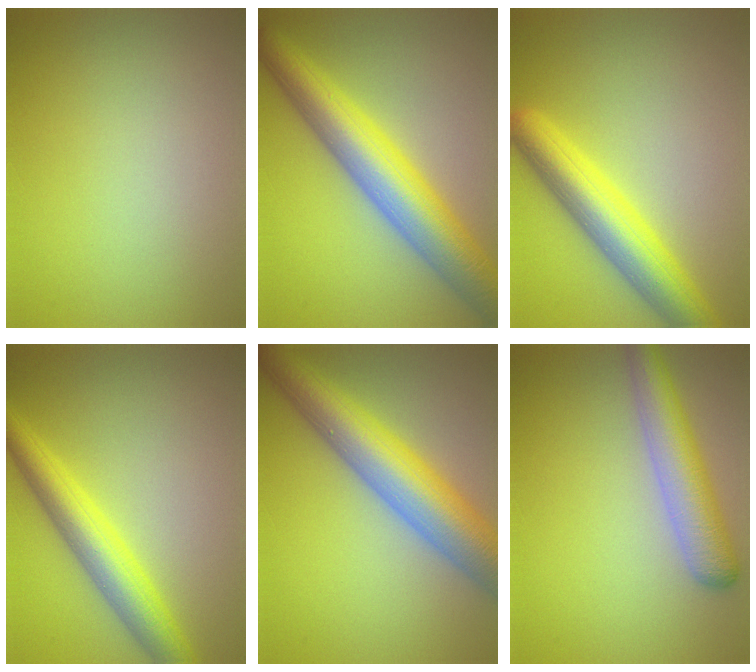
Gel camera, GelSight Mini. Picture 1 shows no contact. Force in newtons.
{"total": 8.9, "press": 8.9, "slide": 0.2}
{"total": 6.5, "press": 6.5, "slide": 0.3}
{"total": 5.3, "press": 5.3, "slide": 0.1}
{"total": 9.2, "press": 9.2, "slide": 0.3}
{"total": 5.0, "press": 5.0, "slide": 0.2}